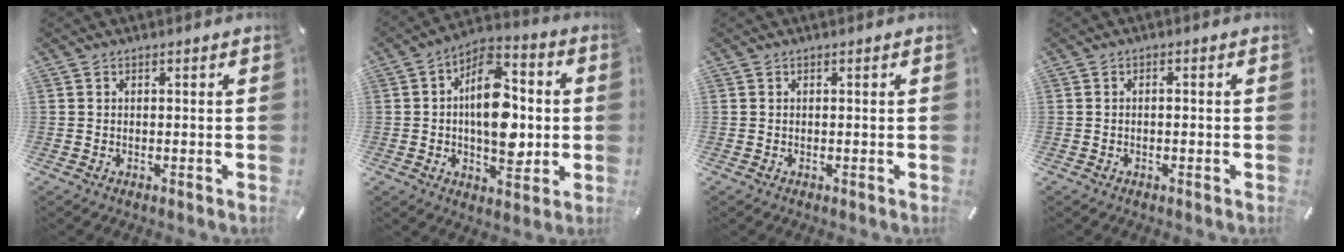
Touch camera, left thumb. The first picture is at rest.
{"total": 16.0, "force": [0.0, 9.8, 12.7], "torque": [-0.190, -0.005, 0.004]}
{"total": 0.0}
{"total": 1.0, "force": [-0.4, 0.4, 0.9], "torque": [-0.017, 0.002, -0.008]}